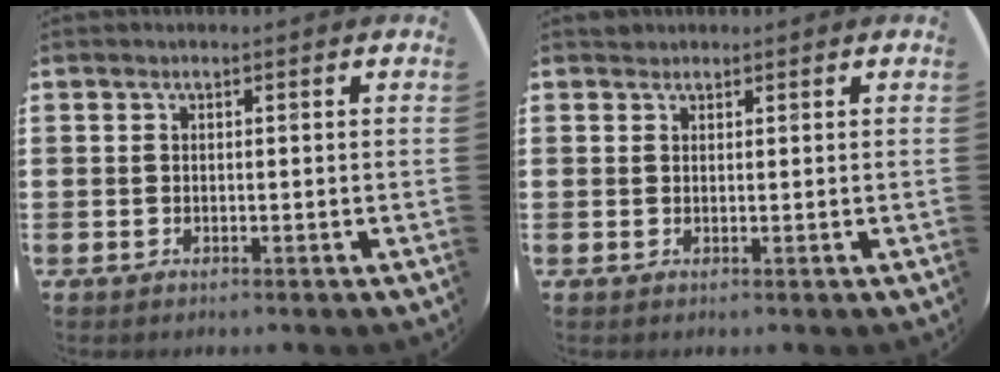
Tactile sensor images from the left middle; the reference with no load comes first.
{"total": 0.9, "force": [0.8, 0.3, -0.2], "torque": [0.010, 0.000, 0.015]}